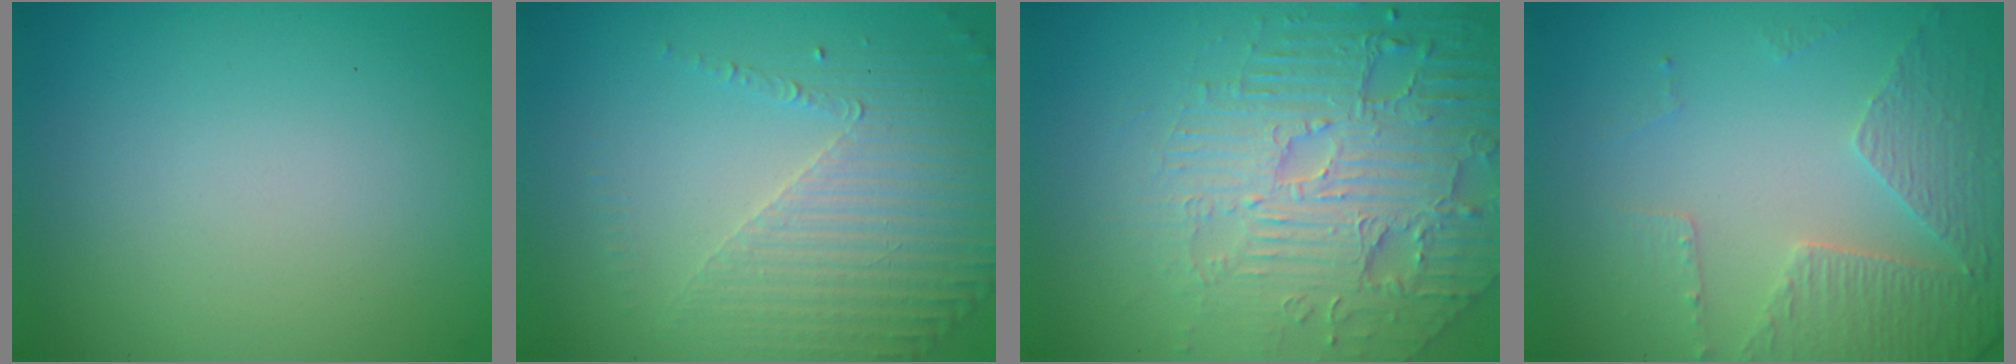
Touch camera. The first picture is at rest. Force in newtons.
{"total": 4.3, "press": 3.0, "slide": 3.0}
{"total": 7.1, "press": 5.5, "slide": 4.6}
{"total": 4.8, "press": 3.5, "slide": 3.2}